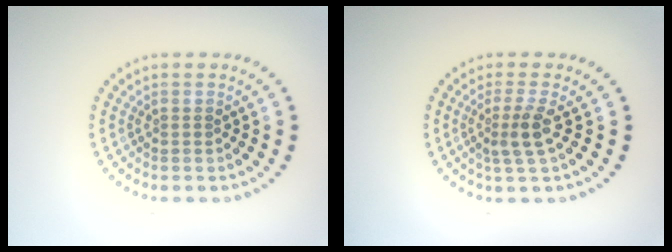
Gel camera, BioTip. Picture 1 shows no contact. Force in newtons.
{"total": 2.4, "press": 1.8, "slide": 1.5}